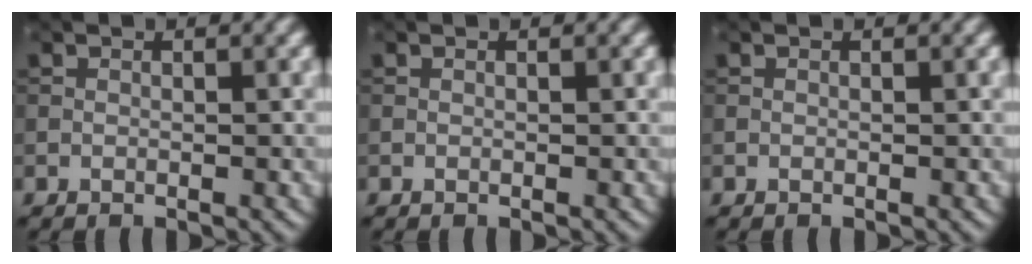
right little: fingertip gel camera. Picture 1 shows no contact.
{"total": 0.0}
{"total": 0.0}